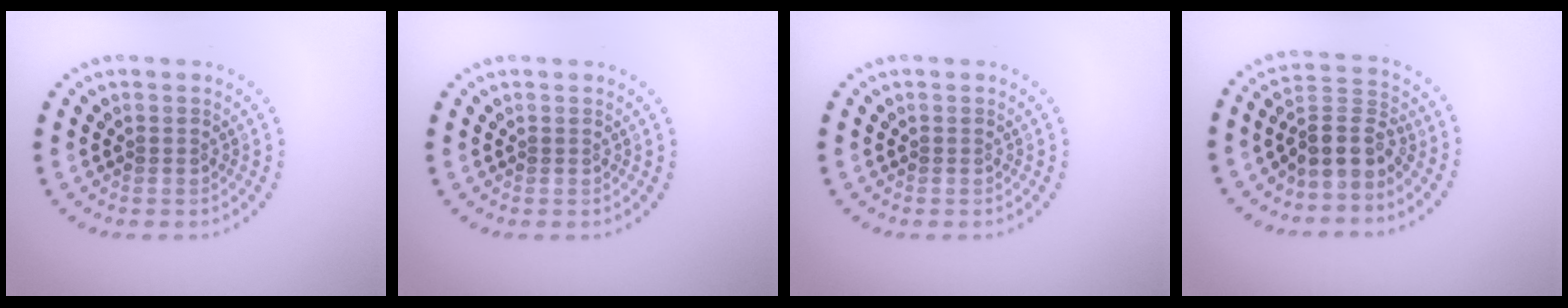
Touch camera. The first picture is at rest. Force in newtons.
{"total": 0.0}
{"total": 0.0}
{"total": 3.9, "press": 3.2, "slide": 2.3}